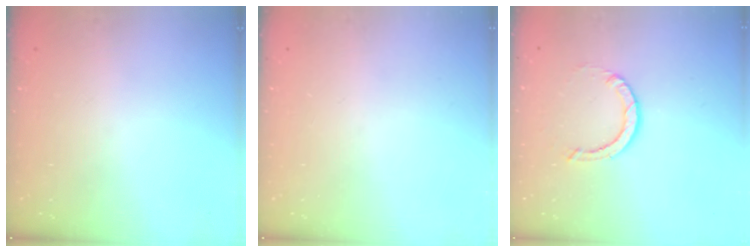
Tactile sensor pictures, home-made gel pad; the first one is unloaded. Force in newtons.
{"total": 0.0}
{"total": 3.8, "press": 3.8, "slide": 0.4}